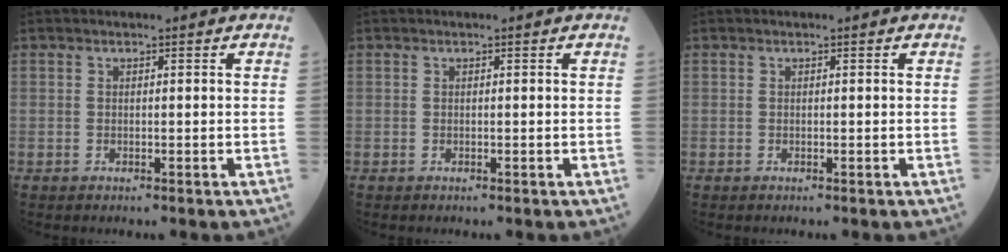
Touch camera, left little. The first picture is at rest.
{"total": 0.0}
{"total": 0.0}